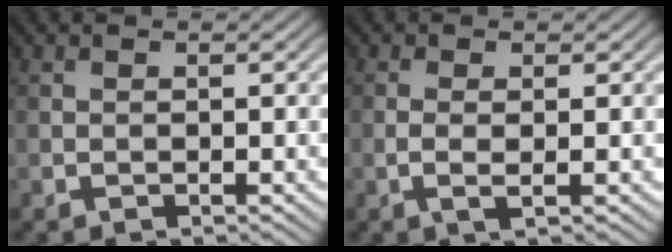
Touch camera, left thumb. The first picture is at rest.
{"total": 1.8, "force": [-0.2, 0.3, 1.8], "torque": [-0.038, 0.000, -0.007]}